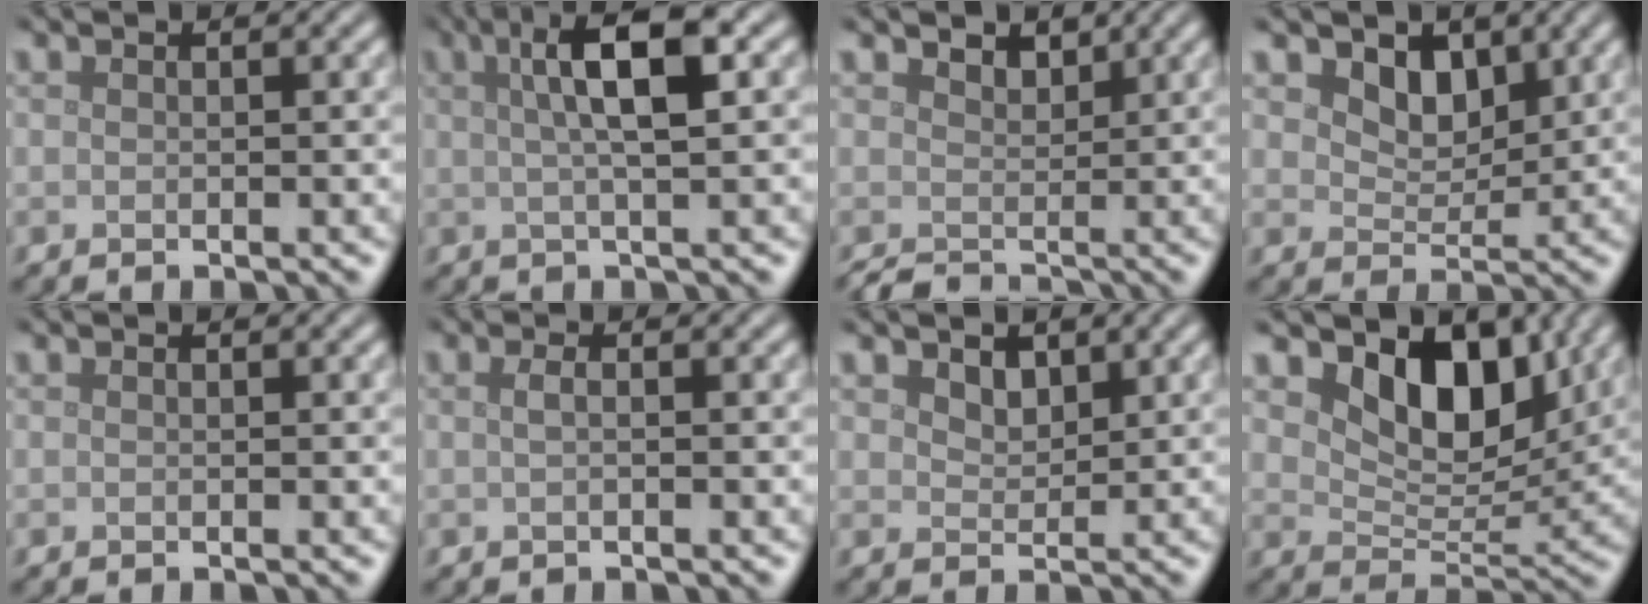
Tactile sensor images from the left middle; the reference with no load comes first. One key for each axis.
{"total": 6.6, "fx": 1.8, "fy": 1.6, "fz": 6.1, "tx": -0.078, "ty": 0.018, "tz": 0.022}
{"total": 1.5, "fx": 0.6, "fy": 1.2, "fz": 0.6, "tx": -0.018, "ty": -0.006, "tz": 0.007}
{"total": 2.8, "fx": 1.8, "fy": 1.8, "fz": 1.3, "tx": -0.033, "ty": -0.011, "tz": 0.027}
{"total": 0.0}
{"total": 1.0, "fx": 0.1, "fy": 0.3, "fz": 0.9, "tx": -0.018, "ty": 0.003, "tz": -0.001}
{"total": 1.5, "fx": 1.1, "fy": 0.9, "fz": 0.6, "tx": -0.015, "ty": -0.003, "tz": 0.020}
{"total": 6.9, "fx": 3.9, "fy": 3.8, "fz": 4.2, "tx": -0.065, "ty": -0.014, "tz": 0.057}